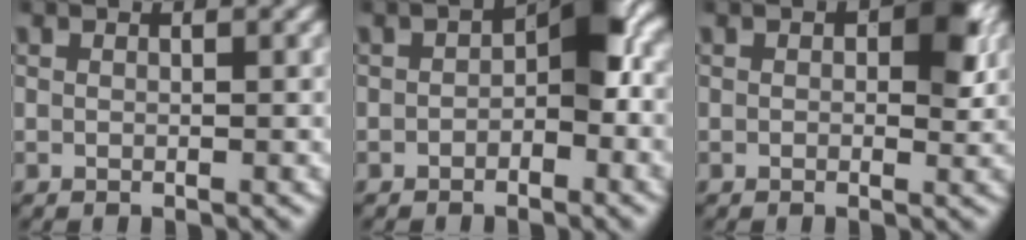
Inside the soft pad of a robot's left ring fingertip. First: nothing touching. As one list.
[{"total": 4.1, "force": [-0.6, 1.8, 3.7], "torque": [-0.046, -0.005, -0.006]}, {"total": 3.0, "force": [0.4, 1.3, 2.7], "torque": [-0.033, -0.005, 0.007]}]